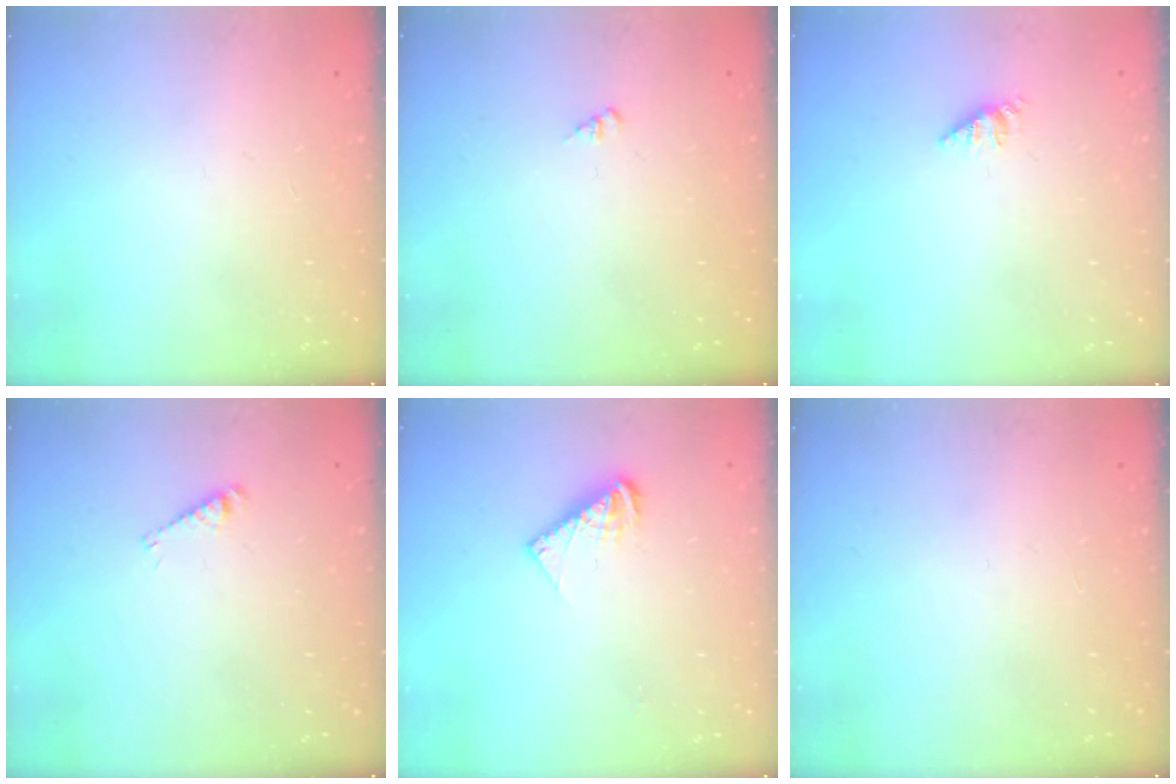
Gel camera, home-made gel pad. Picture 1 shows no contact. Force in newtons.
{"total": 1.3, "press": 1.3, "slide": 0.3}
{"total": 2.6, "press": 2.6, "slide": 0.3}
{"total": 3.3, "press": 3.3, "slide": 0.3}
{"total": 6.8, "press": 6.8, "slide": 0.6}
{"total": 0.0}